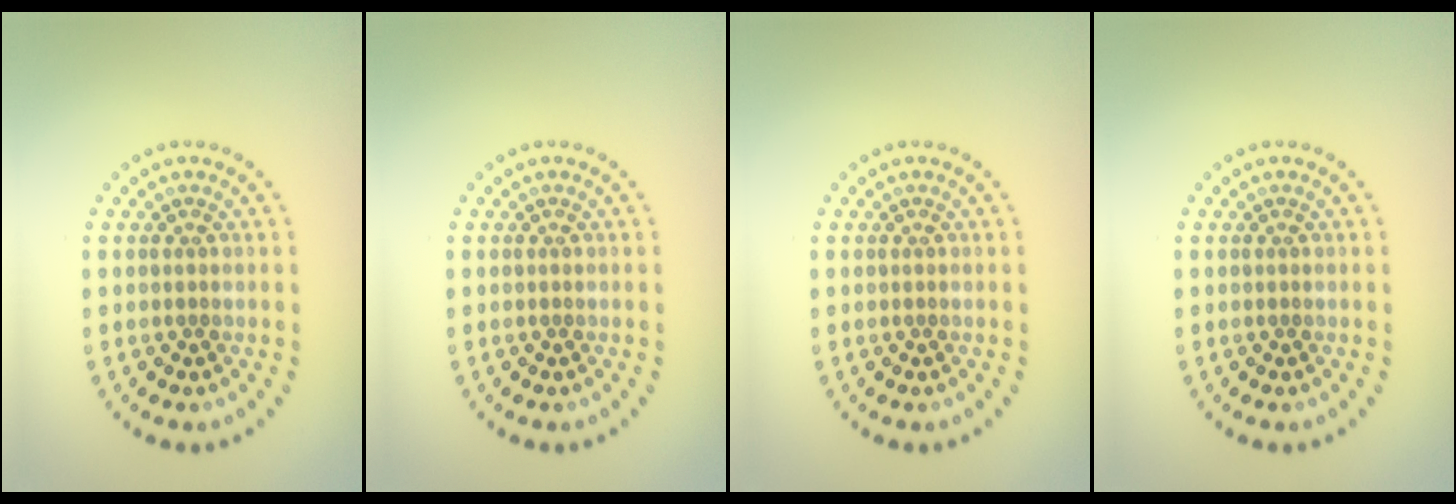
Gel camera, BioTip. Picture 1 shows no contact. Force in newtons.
{"total": 0.0}
{"total": 0.0}
{"total": 0.0}